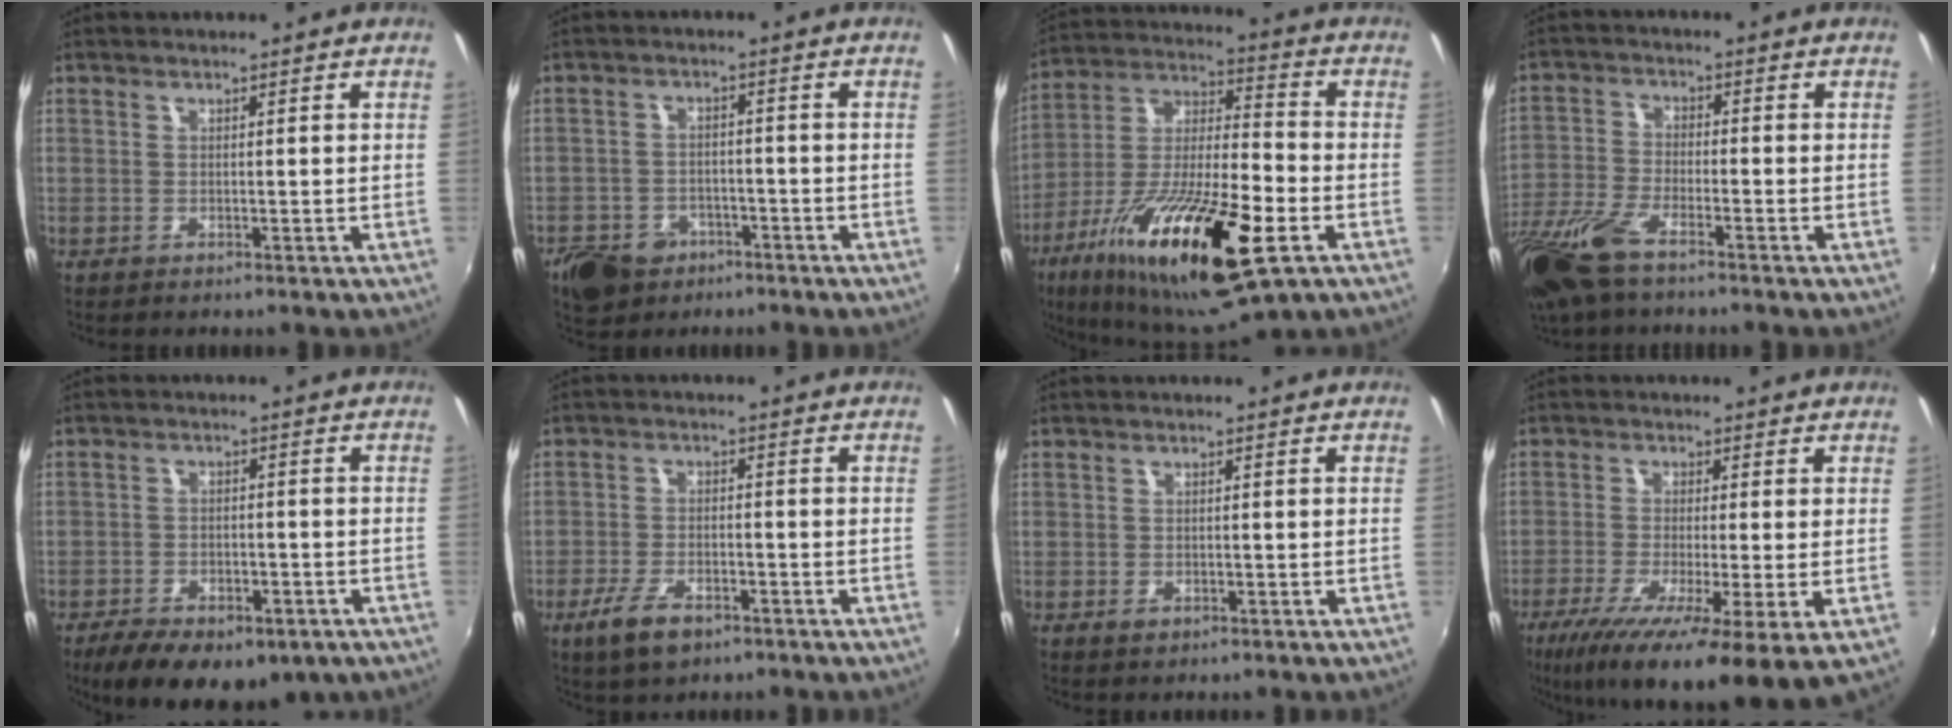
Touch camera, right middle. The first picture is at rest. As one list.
[{"total": 9.6, "force": [-5.7, 6.9, 3.5], "torque": [-0.105, 0.003, -0.083]}, {"total": 25.5, "force": [-11.7, 6.7, 21.6], "torque": [-0.397, -0.052, -0.208]}, {"total": 11.8, "force": [-8.2, 3.6, 7.7], "torque": [-0.184, -0.031, -0.169]}, {"total": 15.6, "force": [-10.2, 7.5, 9.1], "torque": [-0.189, -0.028, -0.140]}, {"total": 7.3, "force": [-4.5, 3.3, 4.7], "torque": [-0.118, -0.015, -0.079]}, {"total": 1.3, "force": [-0.6, 0.9, 0.7], "torque": [-0.013, -0.005, -0.010]}, {"total": 13.9, "force": [-6.0, 1.7, 12.4], "torque": [-0.239, -0.054, -0.103]}]